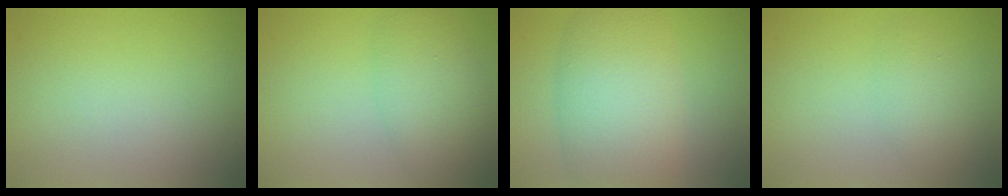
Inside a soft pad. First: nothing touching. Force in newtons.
{"total": 5.1, "press": 5.1, "slide": 0.0}
{"total": 8.8, "press": 8.8, "slide": 0.5}
{"total": 2.2, "press": 2.2, "slide": 0.1}